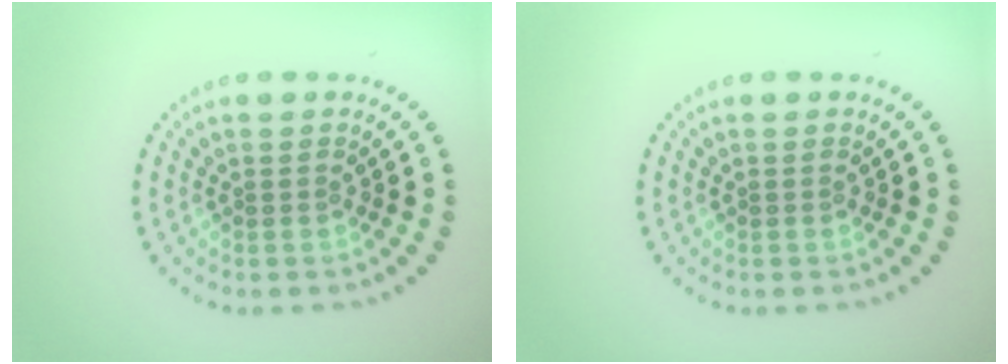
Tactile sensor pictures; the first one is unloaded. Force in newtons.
{"total": 0.0}